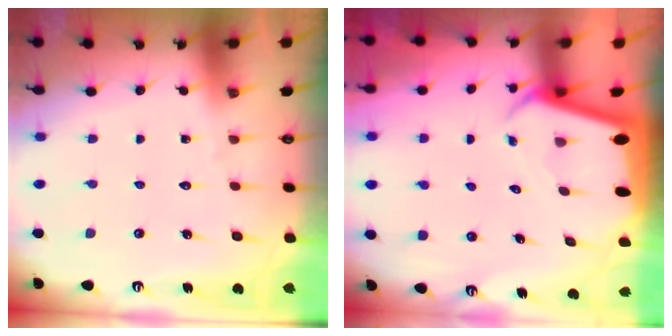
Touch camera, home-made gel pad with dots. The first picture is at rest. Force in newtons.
{"total": 2.6, "press": 2.6, "slide": 0.2}